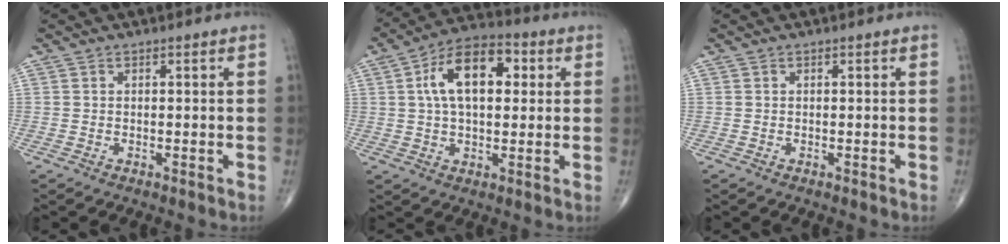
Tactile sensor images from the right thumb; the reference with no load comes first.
{"total": 13.7, "force": [3.0, 7.6, 11.0], "torque": [-0.174, 0.020, 0.044]}
{"total": 0.0}